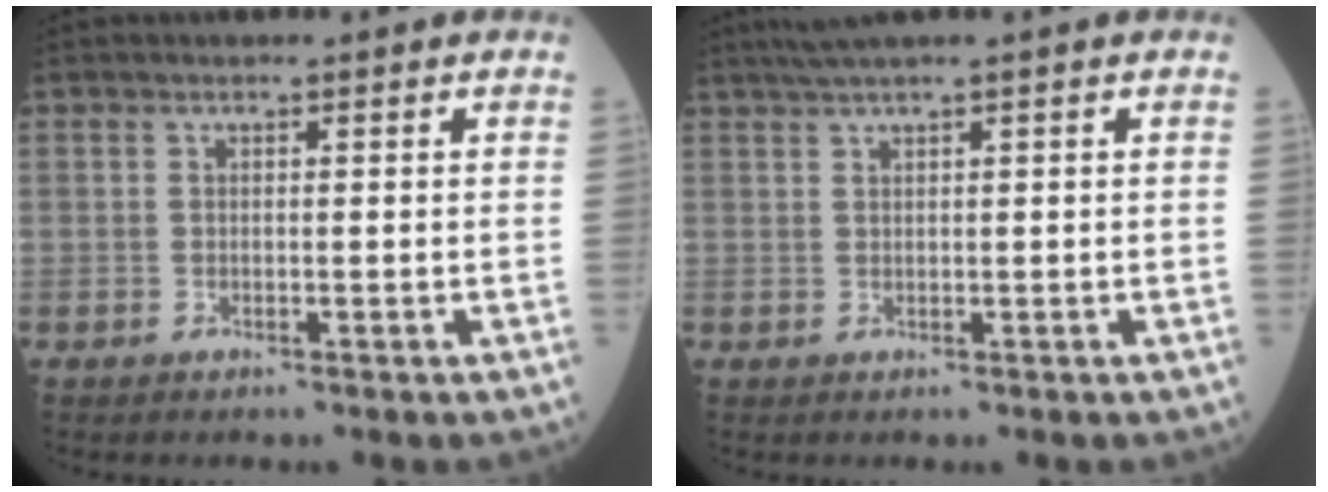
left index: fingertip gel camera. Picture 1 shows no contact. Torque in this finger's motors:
{"motor_torque": [0.12, -0.12, 0.03, 0.06]}